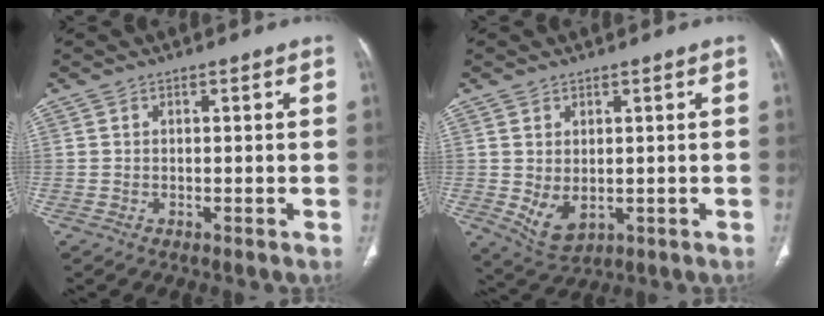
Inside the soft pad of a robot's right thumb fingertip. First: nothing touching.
{"total": 5.4, "force": [-0.4, 3.4, 4.1], "torque": [-0.069, -0.009, 0.014]}